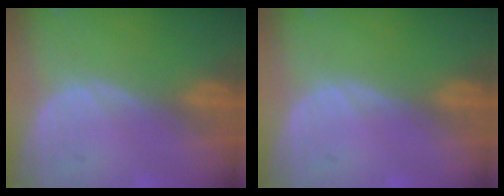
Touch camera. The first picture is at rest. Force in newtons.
{"total": 0.0}